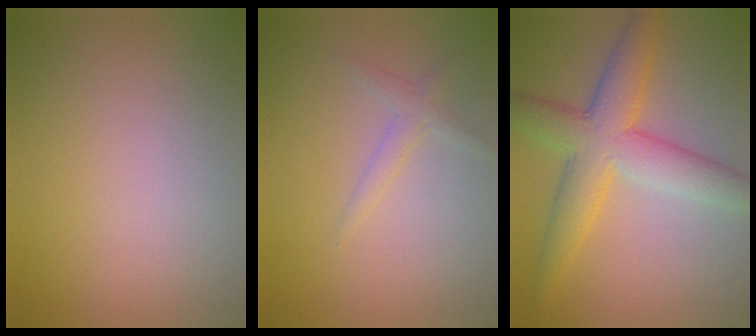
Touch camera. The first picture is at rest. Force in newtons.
{"total": 1.3, "press": 1.3, "slide": 0.0}
{"total": 6.7, "press": 6.7, "slide": 0.2}